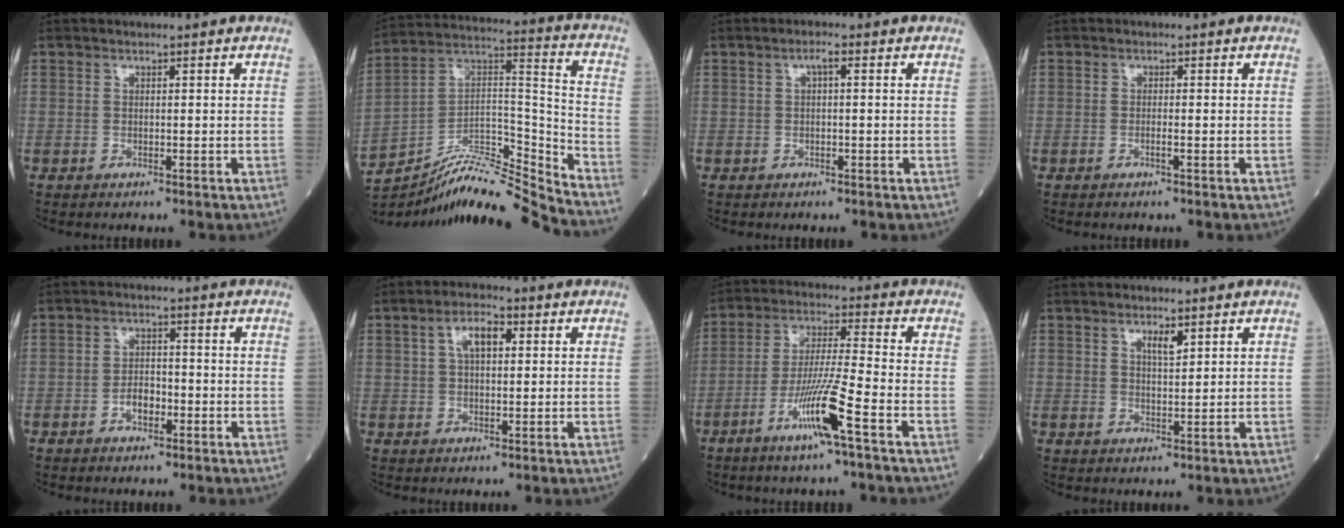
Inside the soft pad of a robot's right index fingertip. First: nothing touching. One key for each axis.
{"total": 17.0, "fx": -16.4, "fy": -1.0, "fz": 4.3, "tx": -0.070, "ty": 0.053, "tz": -0.284}
{"total": 1.4, "fx": 0.3, "fy": 0.2, "fz": 1.4, "tx": -0.022, "ty": 0.004, "tz": 0.004}
{"total": 0.7, "fx": -0.3, "fy": -0.1, "fz": 0.6, "tx": -0.015, "ty": 0.000, "tz": -0.004}
{"total": 3.3, "fx": -1.4, "fy": 1.8, "fz": 2.4, "tx": -0.044, "ty": 0.005, "tz": -0.023}
{"total": 5.0, "fx": 1.6, "fy": 2.0, "fz": 4.3, "tx": -0.079, "ty": 0.015, "tz": 0.028}
{"total": 10.0, "fx": -5.0, "fy": -0.8, "fz": 8.6, "tx": -0.169, "ty": -0.011, "tz": -0.095}
{"total": 2.4, "fx": 1.5, "fy": 0.4, "fz": 1.9, "tx": -0.035, "ty": -0.002, "tz": 0.026}